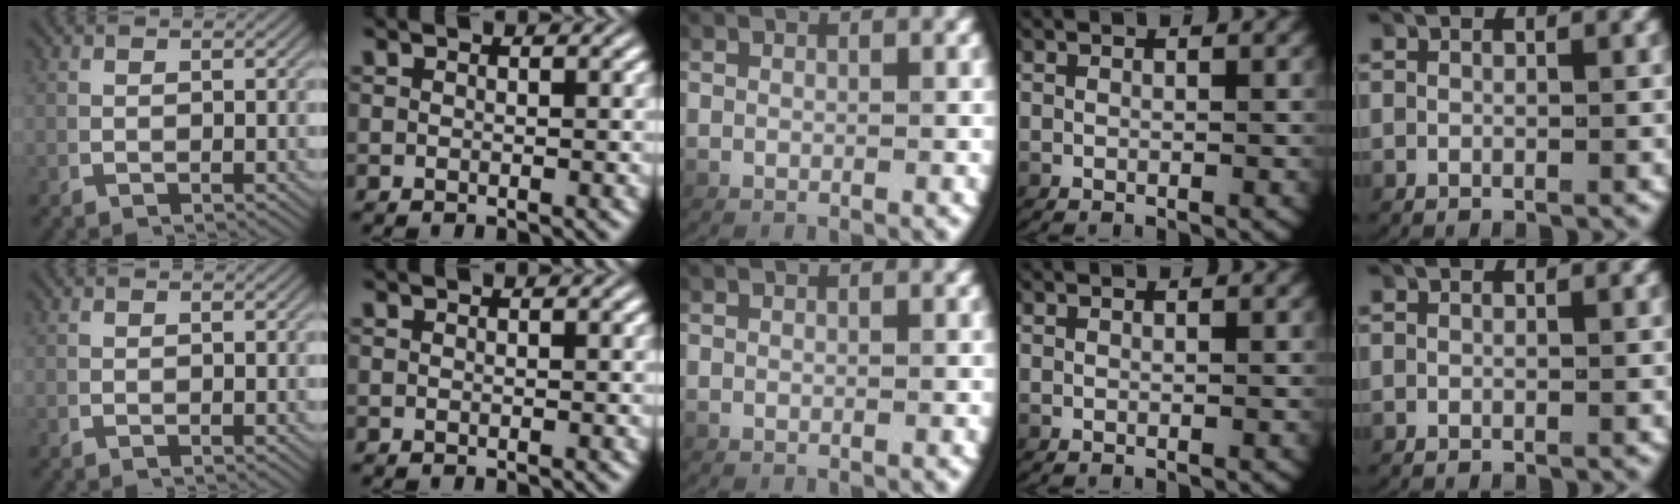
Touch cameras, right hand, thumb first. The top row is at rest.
{}